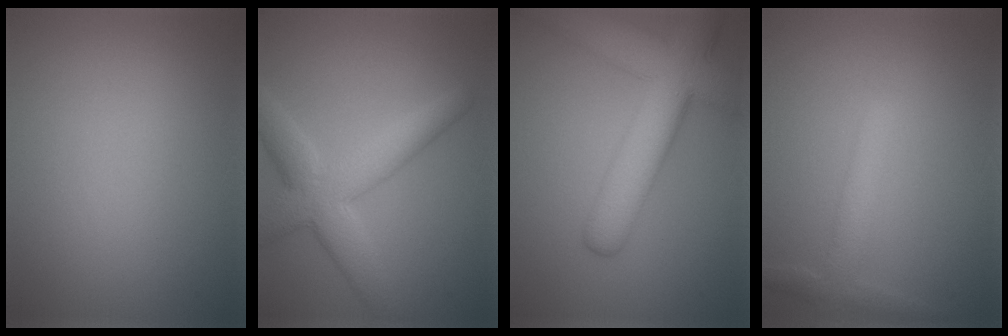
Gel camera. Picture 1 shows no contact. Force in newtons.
{"total": 6.0, "press": 6.0, "slide": 0.4}
{"total": 9.0, "press": 9.0, "slide": 0.3}
{"total": 2.5, "press": 2.5, "slide": 0.0}